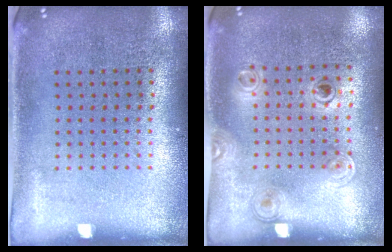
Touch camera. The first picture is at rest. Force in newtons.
{"total": 1.1, "press": 0.9, "slide": 0.6}